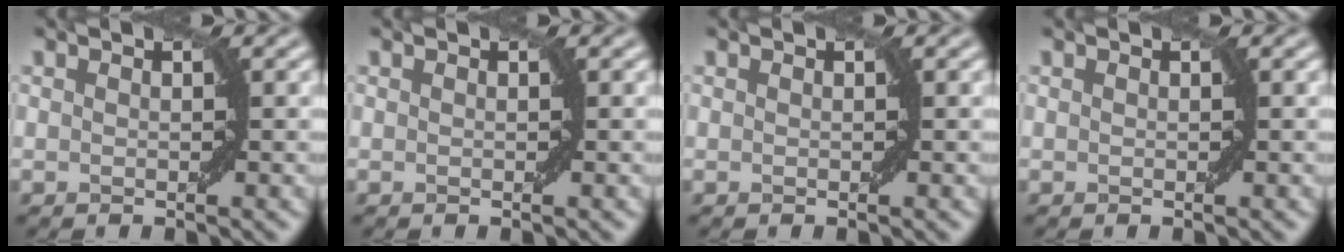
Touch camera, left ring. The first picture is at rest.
{"total": 0.0}
{"total": 0.0}
{"total": 0.0}